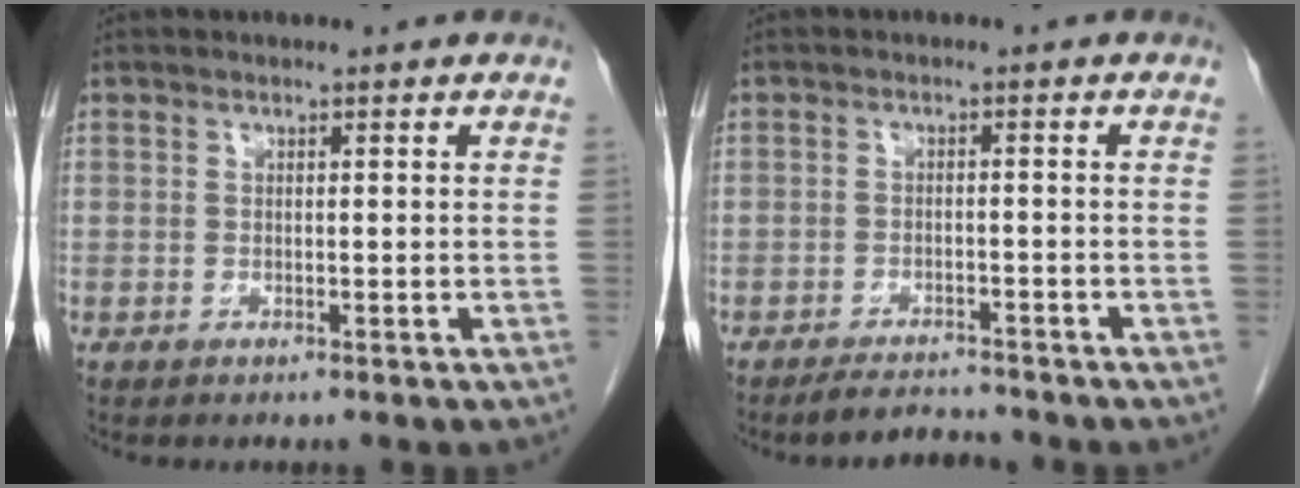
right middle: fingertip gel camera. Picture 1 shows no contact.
{"total": 3.8, "force": [-3.8, 0.2, 0.5], "torque": [-0.009, -0.013, -0.064]}